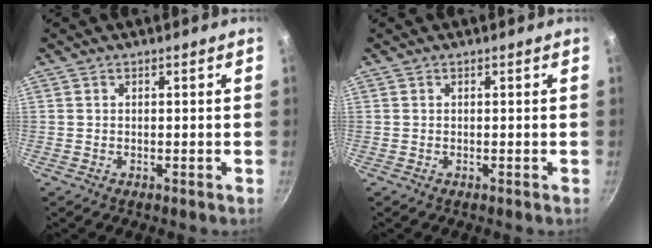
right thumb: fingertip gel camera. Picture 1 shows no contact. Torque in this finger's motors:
{"motor_torque": [-0.01, 0.01, 0.00, 0.00, 0.02]}